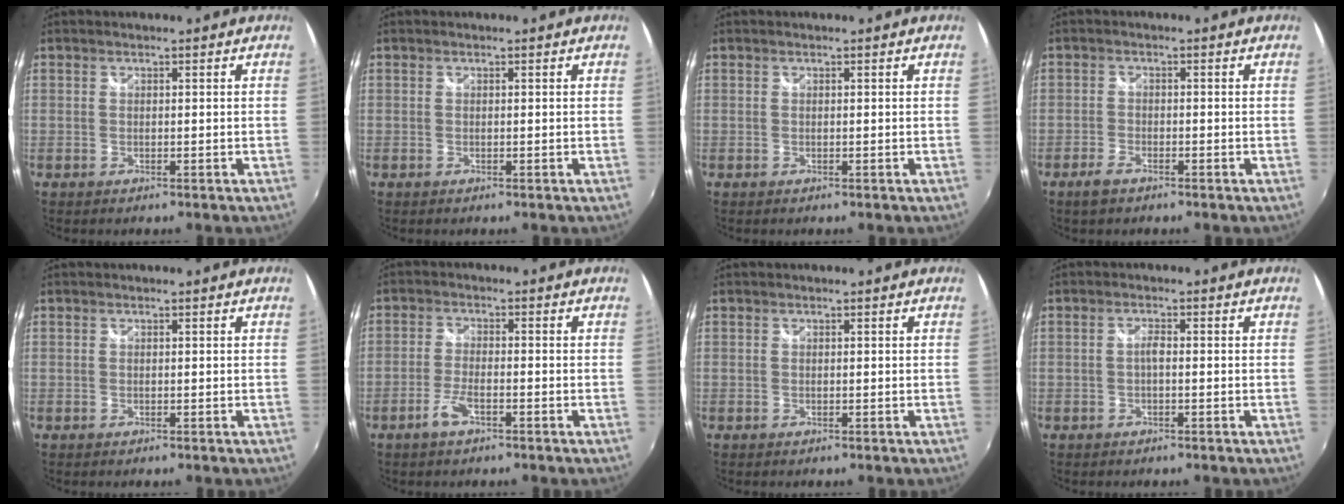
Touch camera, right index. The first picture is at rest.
{"total": 0.0}
{"total": 0.0}
{"total": 3.0, "force": [-2.2, 1.3, 1.6], "torque": [-0.043, -0.004, -0.045]}
{"total": 0.0}
{"total": 4.0, "force": [-2.5, 1.1, 3.0], "torque": [-0.073, -0.001, -0.050]}
{"total": 0.0}
{"total": 1.4, "force": [-0.4, 0.4, 1.3], "torque": [-0.026, 0.004, -0.009]}